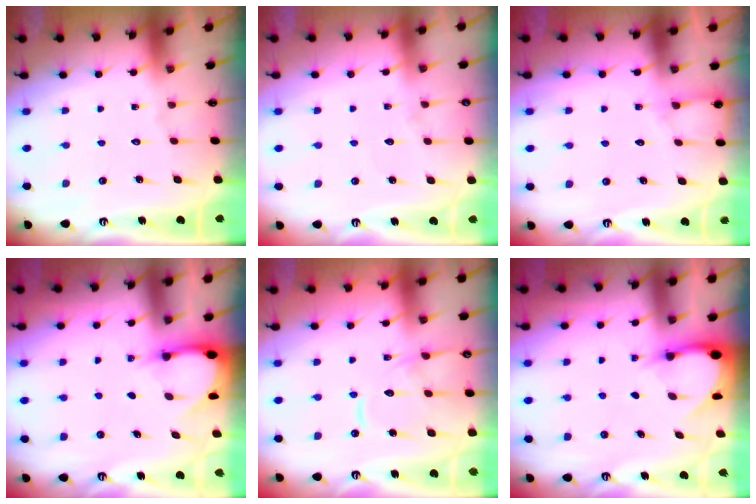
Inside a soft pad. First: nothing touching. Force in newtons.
{"total": 3.2, "press": 3.2, "slide": 0.4}
{"total": 5.2, "press": 5.2, "slide": 0.5}
{"total": 2.9, "press": 2.9, "slide": 0.3}
{"total": 11.3, "press": 11.2, "slide": 1.1}
{"total": 3.1, "press": 3.1, "slide": 0.1}